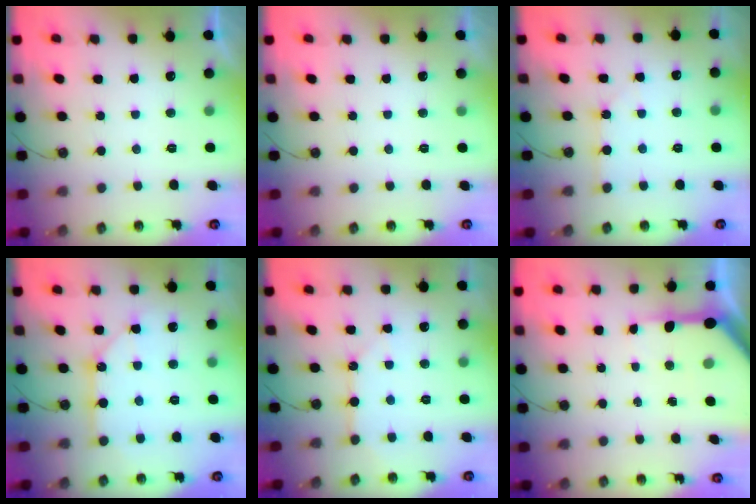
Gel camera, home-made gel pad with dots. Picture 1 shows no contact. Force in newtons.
{"total": 0.0}
{"total": 1.7, "press": 1.6, "slide": 0.3}
{"total": 10.7, "press": 10.7, "slide": 1.1}
{"total": 7.3, "press": 7.2, "slide": 0.6}
{"total": 9.0, "press": 8.9, "slide": 1.0}